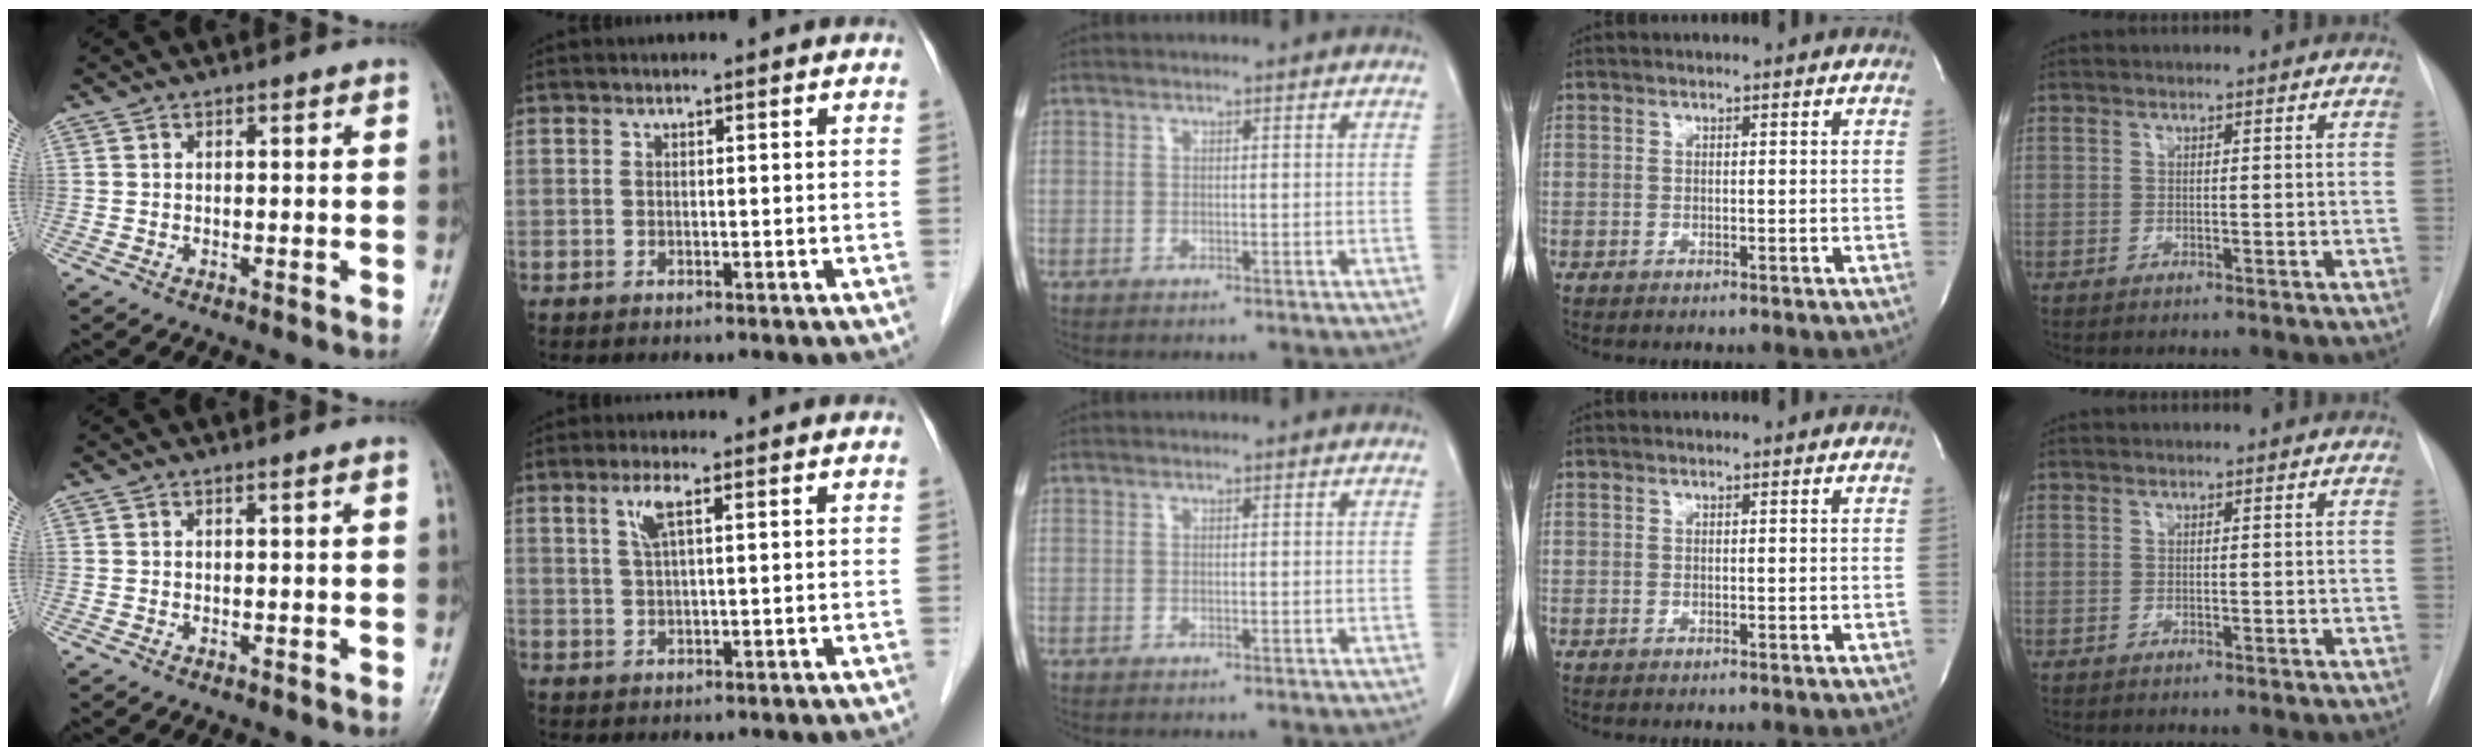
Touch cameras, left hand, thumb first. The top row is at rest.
{"index": {"total": 3.2, "force": [1.5, 0.4, 2.8], "torque": [-0.064, 0.004, 0.030]}}